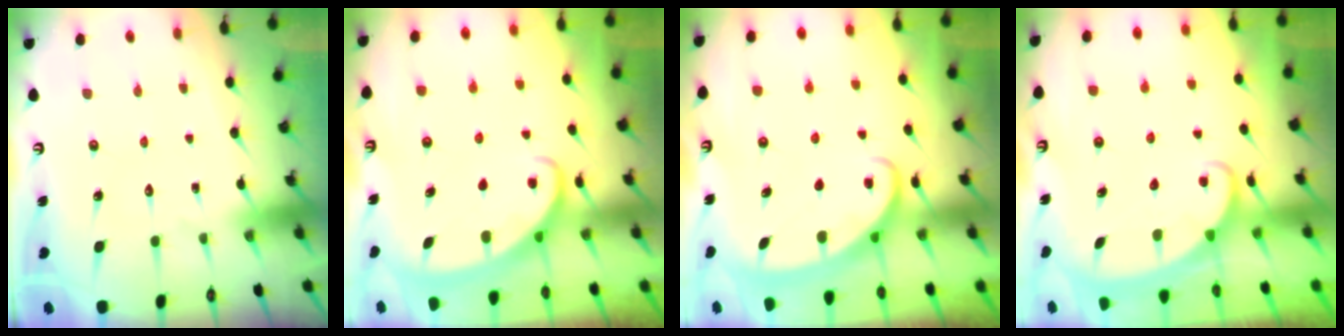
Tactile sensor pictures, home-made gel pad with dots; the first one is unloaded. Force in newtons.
{"total": 2.8, "press": 2.8, "slide": 0.4}
{"total": 2.8, "press": 2.8, "slide": 0.4}
{"total": 1.9, "press": 1.9, "slide": 0.1}